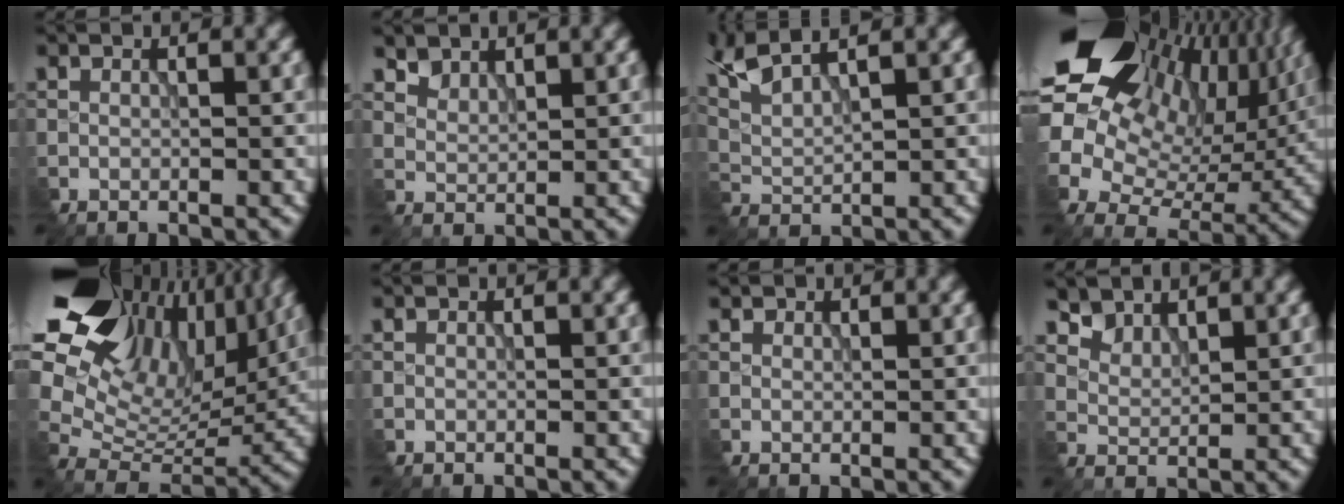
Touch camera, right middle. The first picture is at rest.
{"total": 1.7, "force": [1.6, 0.7, 0.2], "torque": [-0.011, -0.007, 0.040]}
{"total": 5.0, "force": [4.0, 1.1, 2.8], "torque": [-0.069, 0.015, 0.075]}
{"total": 18.9, "force": [8.3, 12.6, 11.3], "torque": [-0.243, 0.037, 0.156]}
{"total": 16.0, "force": [8.4, 9.6, 9.6], "torque": [-0.209, 0.034, 0.157]}
{"total": 0.0}
{"total": 0.7, "force": [0.6, 0.5, 0.0], "torque": [0.000, -0.001, 0.012]}
{"total": 2.4, "force": [2.2, 1.1, 0.4], "torque": [-0.020, -0.011, 0.054]}